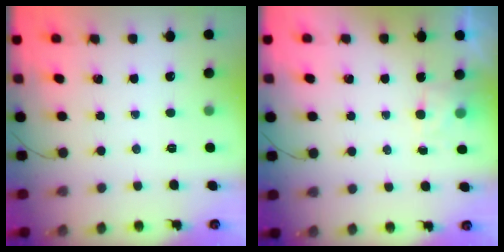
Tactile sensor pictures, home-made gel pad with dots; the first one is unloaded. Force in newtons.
{"total": 3.5, "press": 3.3, "slide": 1.1}